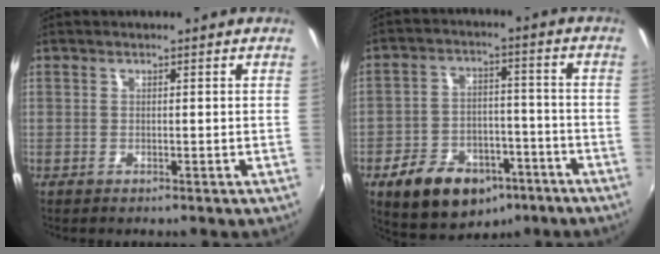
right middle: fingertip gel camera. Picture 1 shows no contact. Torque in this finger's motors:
{"motor_torque": [0.95, -1.17, 0.08, 0.09]}